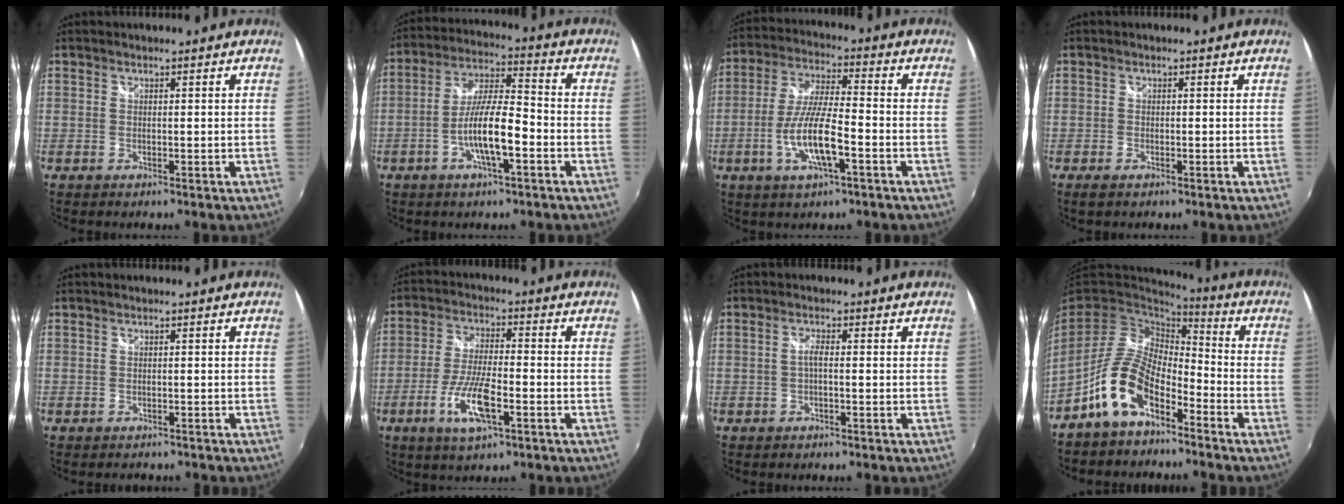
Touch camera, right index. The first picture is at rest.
{"total": 10.4, "force": [-4.0, 2.2, 9.4], "torque": [-0.188, 0.002, -0.072]}
{"total": 11.2, "force": [-4.2, 2.4, 10.2], "torque": [-0.210, -0.005, -0.077]}
{"total": 1.4, "force": [-0.9, 0.6, 0.8], "torque": [-0.018, -0.003, -0.016]}
{"total": 2.0, "force": [-1.7, 1.1, 0.5], "torque": [-0.011, -0.007, -0.022]}
{"total": 10.0, "force": [-4.3, 2.5, 8.7], "torque": [-0.182, -0.008, -0.082]}
{"total": 1.5, "force": [-0.5, 0.1, 1.4], "torque": [-0.027, 0.004, -0.011]}
{"total": 11.8, "force": [-6.9, 5.7, 7.7], "torque": [-0.159, 0.014, -0.129]}